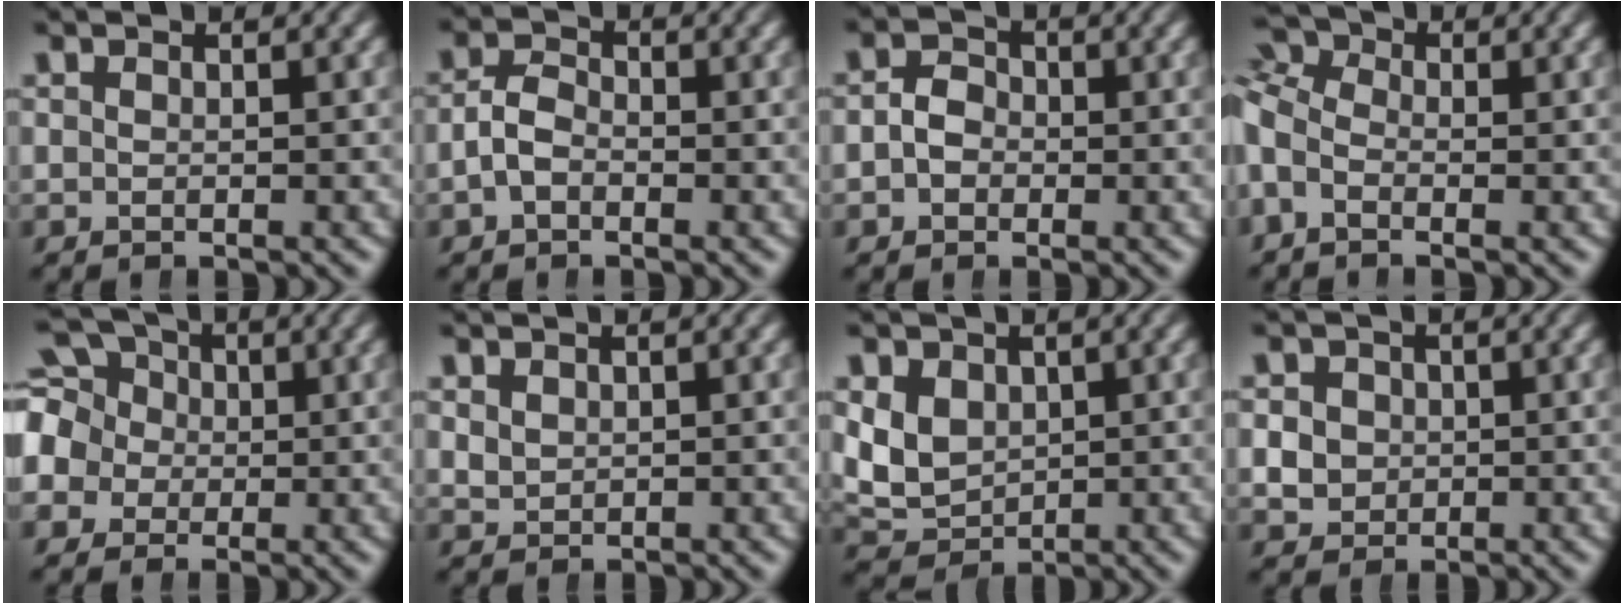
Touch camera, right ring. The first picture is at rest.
{"total": 2.8, "force": [-0.9, 2.1, 1.6], "torque": [-0.039, -0.007, -0.014]}
{"total": 3.1, "force": [-0.5, 2.8, 1.3], "torque": [-0.030, -0.005, -0.011]}
{"total": 6.5, "force": [1.2, 5.3, 3.5], "torque": [-0.069, 0.013, -0.003]}
{"total": 9.3, "force": [0.6, 8.4, 3.9], "torque": [-0.106, -0.021, 0.009]}
{"total": 1.4, "force": [0.7, 1.2, 0.2], "torque": [-0.012, -0.008, 0.027]}
{"total": 7.3, "force": [-0.3, 6.5, 3.2], "torque": [-0.093, -0.035, 0.012]}
{"total": 4.1, "force": [-0.2, 3.9, 1.2], "torque": [-0.027, -0.011, 0.004]}